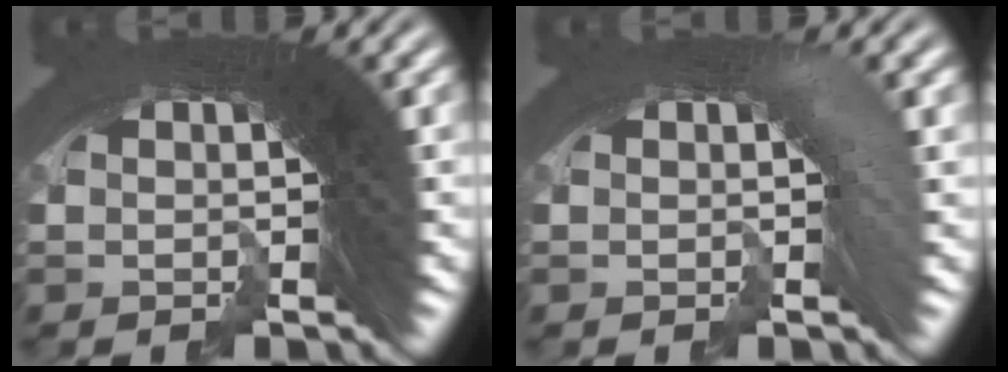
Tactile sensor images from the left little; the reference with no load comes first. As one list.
[{"total": 1.5, "force": [-0.3, 0.5, 1.4], "torque": [-0.012, 0.006, -0.006]}]